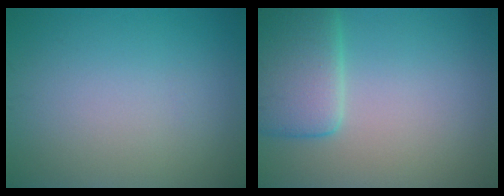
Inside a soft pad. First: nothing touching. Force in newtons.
{"total": 5.5, "press": 5.5, "slide": 0.4}